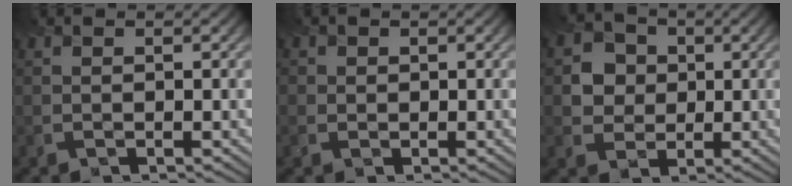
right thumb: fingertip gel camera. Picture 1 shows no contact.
{"total": 1.1, "force": [0.2, 1.0, 0.1], "torque": [-0.001, -0.003, 0.000]}
{"total": 4.6, "force": [0.6, 4.2, 1.8], "torque": [-0.045, 0.004, 0.000]}